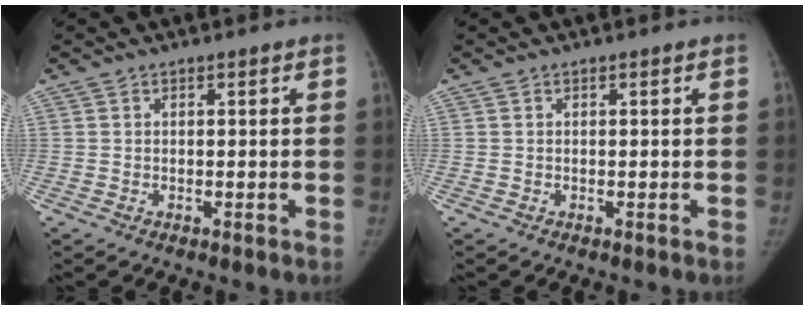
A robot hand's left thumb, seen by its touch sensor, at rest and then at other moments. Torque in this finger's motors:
{"motor_torque": [0.00, 0.00, 0.24, -0.15, 0.00]}